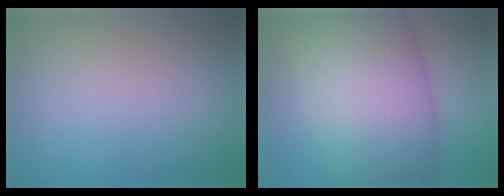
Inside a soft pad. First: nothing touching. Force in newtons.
{"total": 13.7, "press": 13.7, "slide": 0.3}